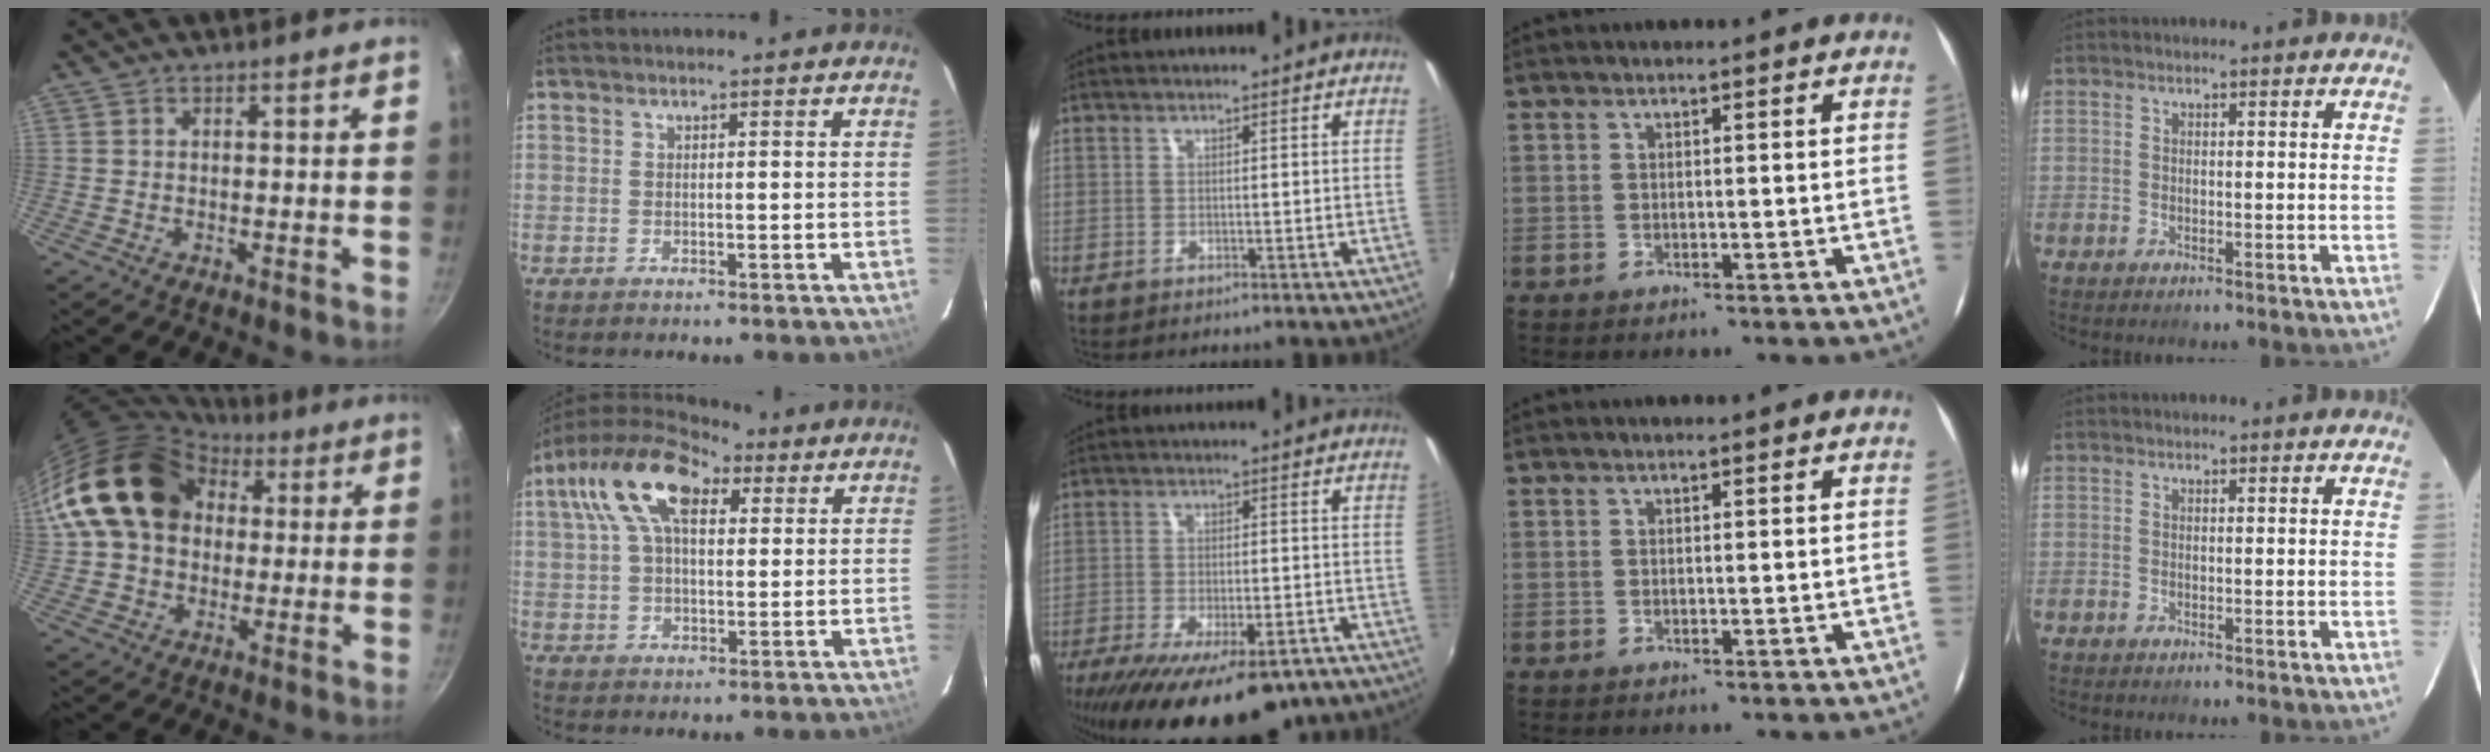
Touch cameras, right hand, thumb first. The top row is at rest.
{"thumb": {"total": 18.3, "force": [5.1, 13.9, 10.8], "torque": [-0.162, 0.024, 0.080]}, "index": {"total": 15.1, "force": [6.2, 7.7, 11.3], "torque": [-0.218, 0.038, 0.100]}, "middle": {"total": 21.0, "force": [-14.3, 7.9, 13.2], "torque": [-0.252, -0.052, -0.201]}}